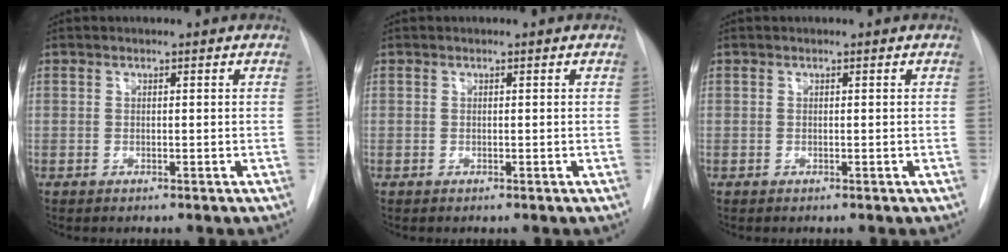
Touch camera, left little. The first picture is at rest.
{"total": 0.0}
{"total": 0.0}